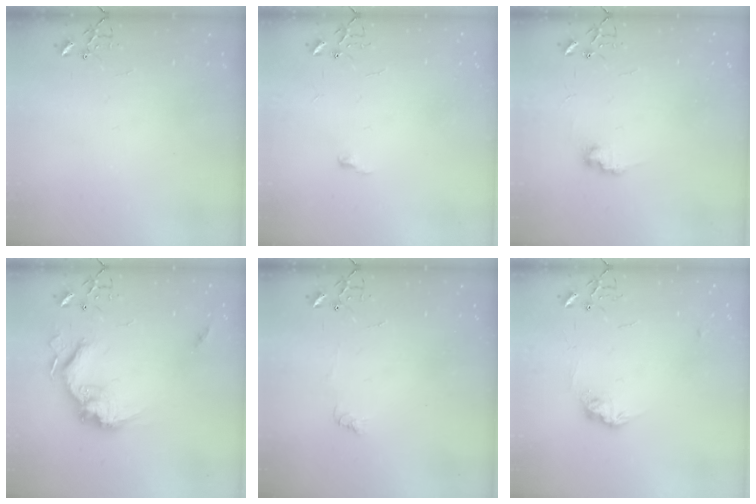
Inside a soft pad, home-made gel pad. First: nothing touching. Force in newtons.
{"total": 3.4, "press": 3.4, "slide": 0.5}
{"total": 7.5, "press": 7.4, "slide": 0.3}
{"total": 17.8, "press": 17.7, "slide": 2.1}
{"total": 4.9, "press": 4.9, "slide": 0.7}
{"total": 9.4, "press": 9.3, "slide": 0.5}